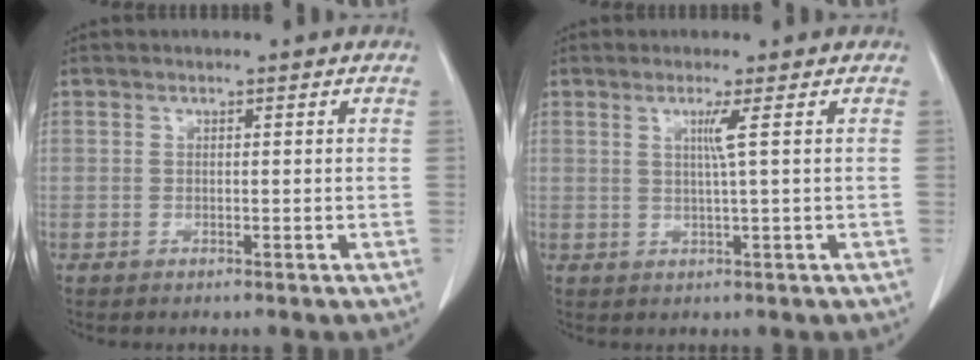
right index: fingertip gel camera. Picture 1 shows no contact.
{"total": 2.2, "force": [0.6, -0.9, 1.9], "torque": [-0.040, -0.003, 0.014]}